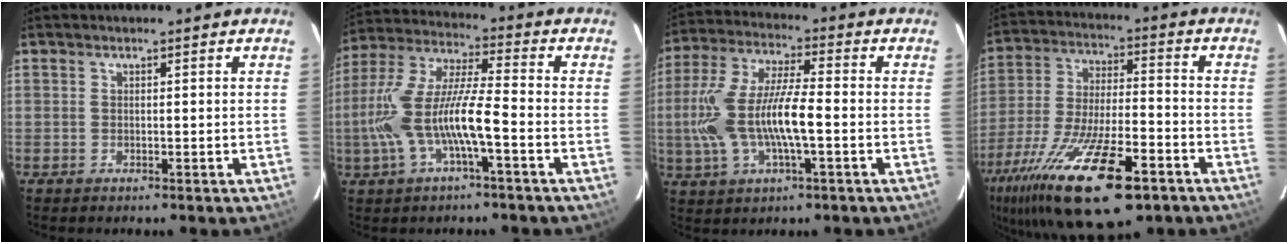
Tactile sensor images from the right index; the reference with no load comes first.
{"total": 14.0, "force": [-4.3, 2.4, 13.1], "torque": [-0.270, 0.000, -0.077]}
{"total": 14.8, "force": [-2.5, 4.4, 13.9], "torque": [-0.288, 0.001, -0.045]}
{"total": 25.0, "force": [-15.0, 8.2, 18.3], "torque": [-0.360, -0.060, -0.254]}